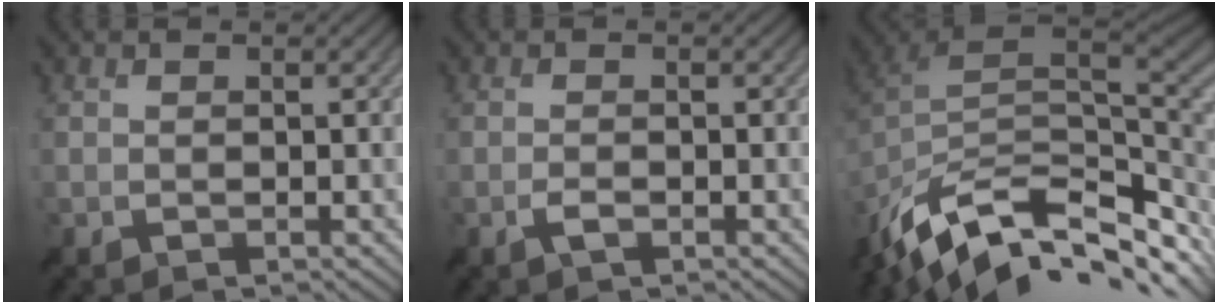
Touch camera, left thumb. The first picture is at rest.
{"total": 1.2, "force": [-0.7, 0.3, 0.9], "torque": [-0.014, 0.002, -0.014]}
{"total": 13.6, "force": [-5.4, 7.4, 10.1], "torque": [-0.226, -0.019, -0.091]}